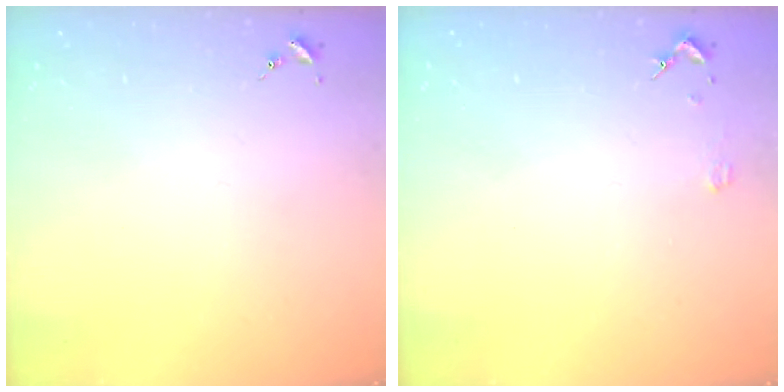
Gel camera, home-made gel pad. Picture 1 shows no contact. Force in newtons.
{"total": 2.0, "press": 2.0, "slide": 0.2}